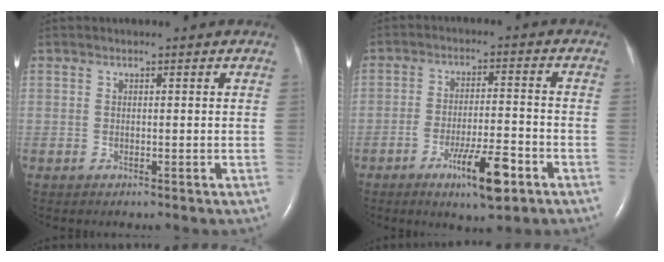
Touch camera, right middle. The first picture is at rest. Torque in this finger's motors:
{"motor_torque": [1.26, -0.88, 0.24, 0.10]}